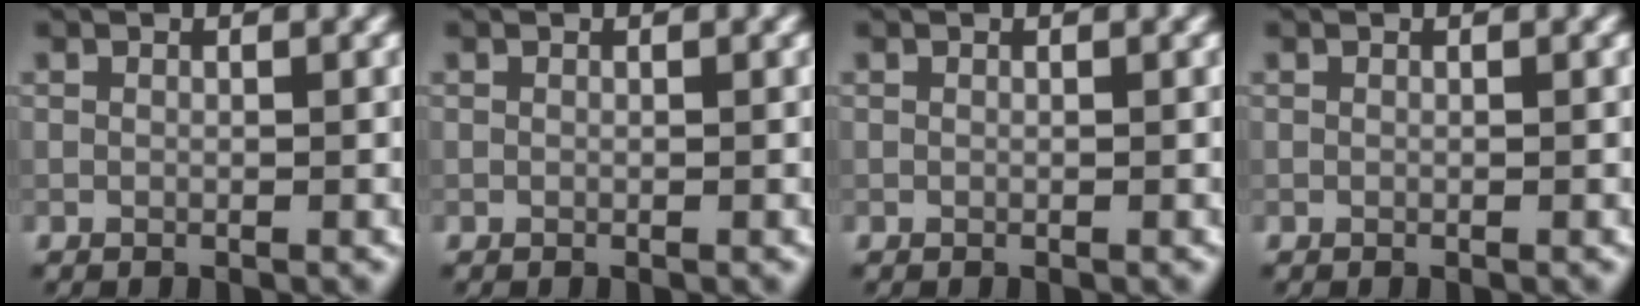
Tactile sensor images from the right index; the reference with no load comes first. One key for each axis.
{"total": 0.0}
{"total": 0.0}
{"total": 0.0}